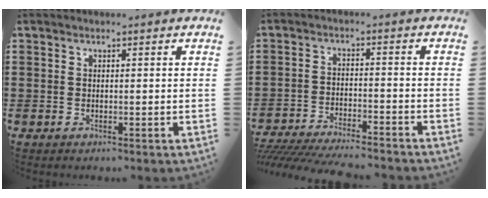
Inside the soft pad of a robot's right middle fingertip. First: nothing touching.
{"total": 5.5, "force": [-5.4, 0.3, 1.4], "torque": [-0.032, -0.005, -0.106]}